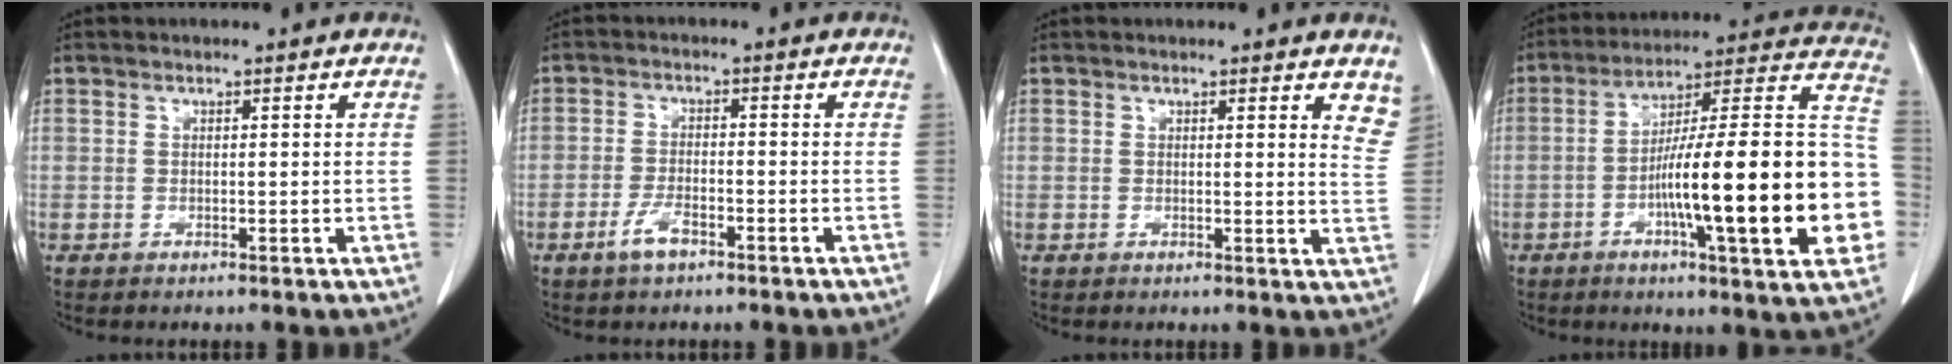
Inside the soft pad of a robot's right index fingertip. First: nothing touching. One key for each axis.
{"total": 3.7, "fx": -2.4, "fy": 1.2, "fz": 2.6, "tx": -0.054, "ty": 0.003, "tz": -0.043}
{"total": 4.8, "fx": 3.9, "fy": 1.0, "fz": 2.5, "tx": -0.019, "ty": -0.017, "tz": 0.026}
{"total": 26.5, "fx": -5.4, "fy": 2.8, "fz": 25.8, "tx": -0.302, "ty": 0.017, "tz": -0.086}